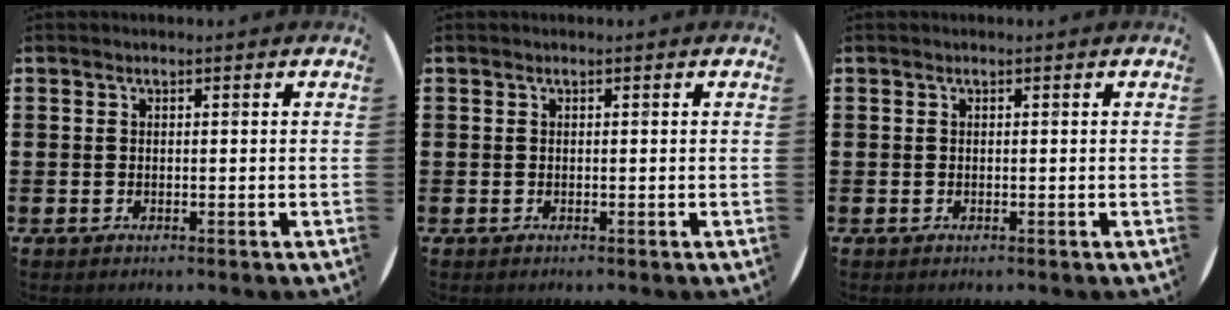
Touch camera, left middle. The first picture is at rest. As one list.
[{"total": 0.0}, {"total": 0.0}]